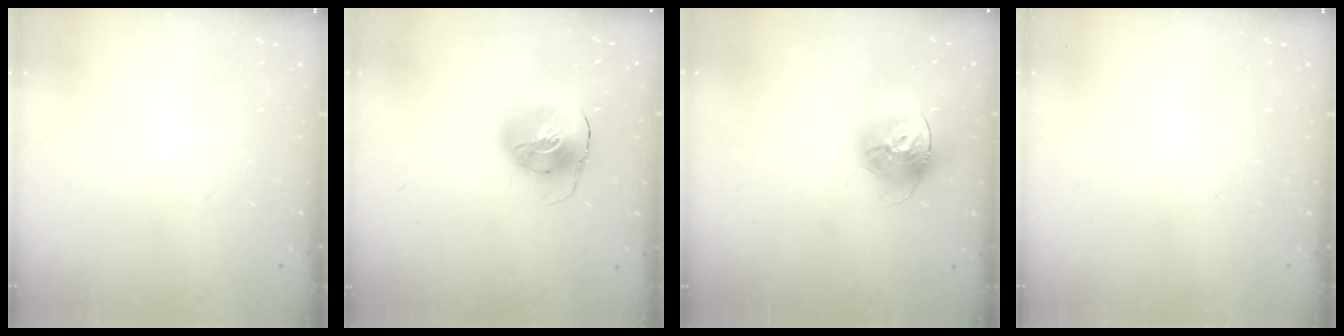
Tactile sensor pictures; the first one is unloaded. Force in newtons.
{"total": 9.3, "press": 9.2, "slide": 1.3}
{"total": 15.1, "press": 15.0, "slide": 1.5}
{"total": 0.0}